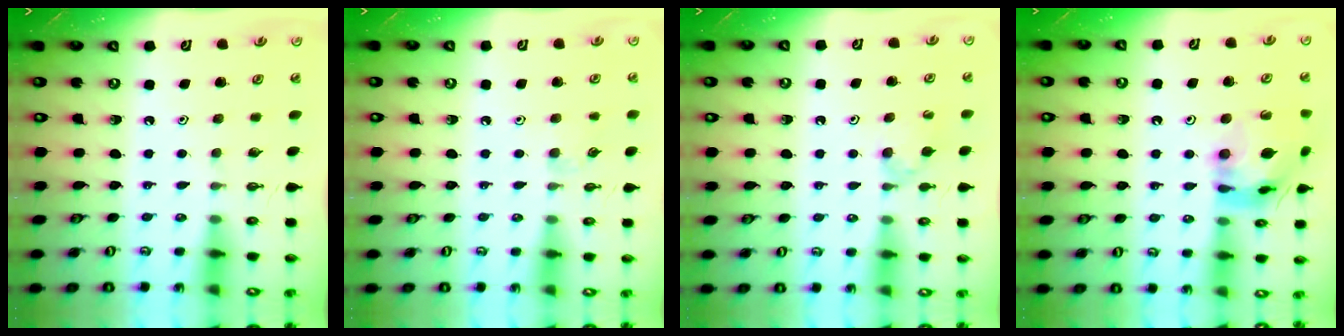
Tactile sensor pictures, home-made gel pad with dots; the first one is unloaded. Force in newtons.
{"total": 4.0, "press": 4.0, "slide": 0.5}
{"total": 4.8, "press": 4.7, "slide": 0.8}
{"total": 15.3, "press": 15.2, "slide": 1.5}